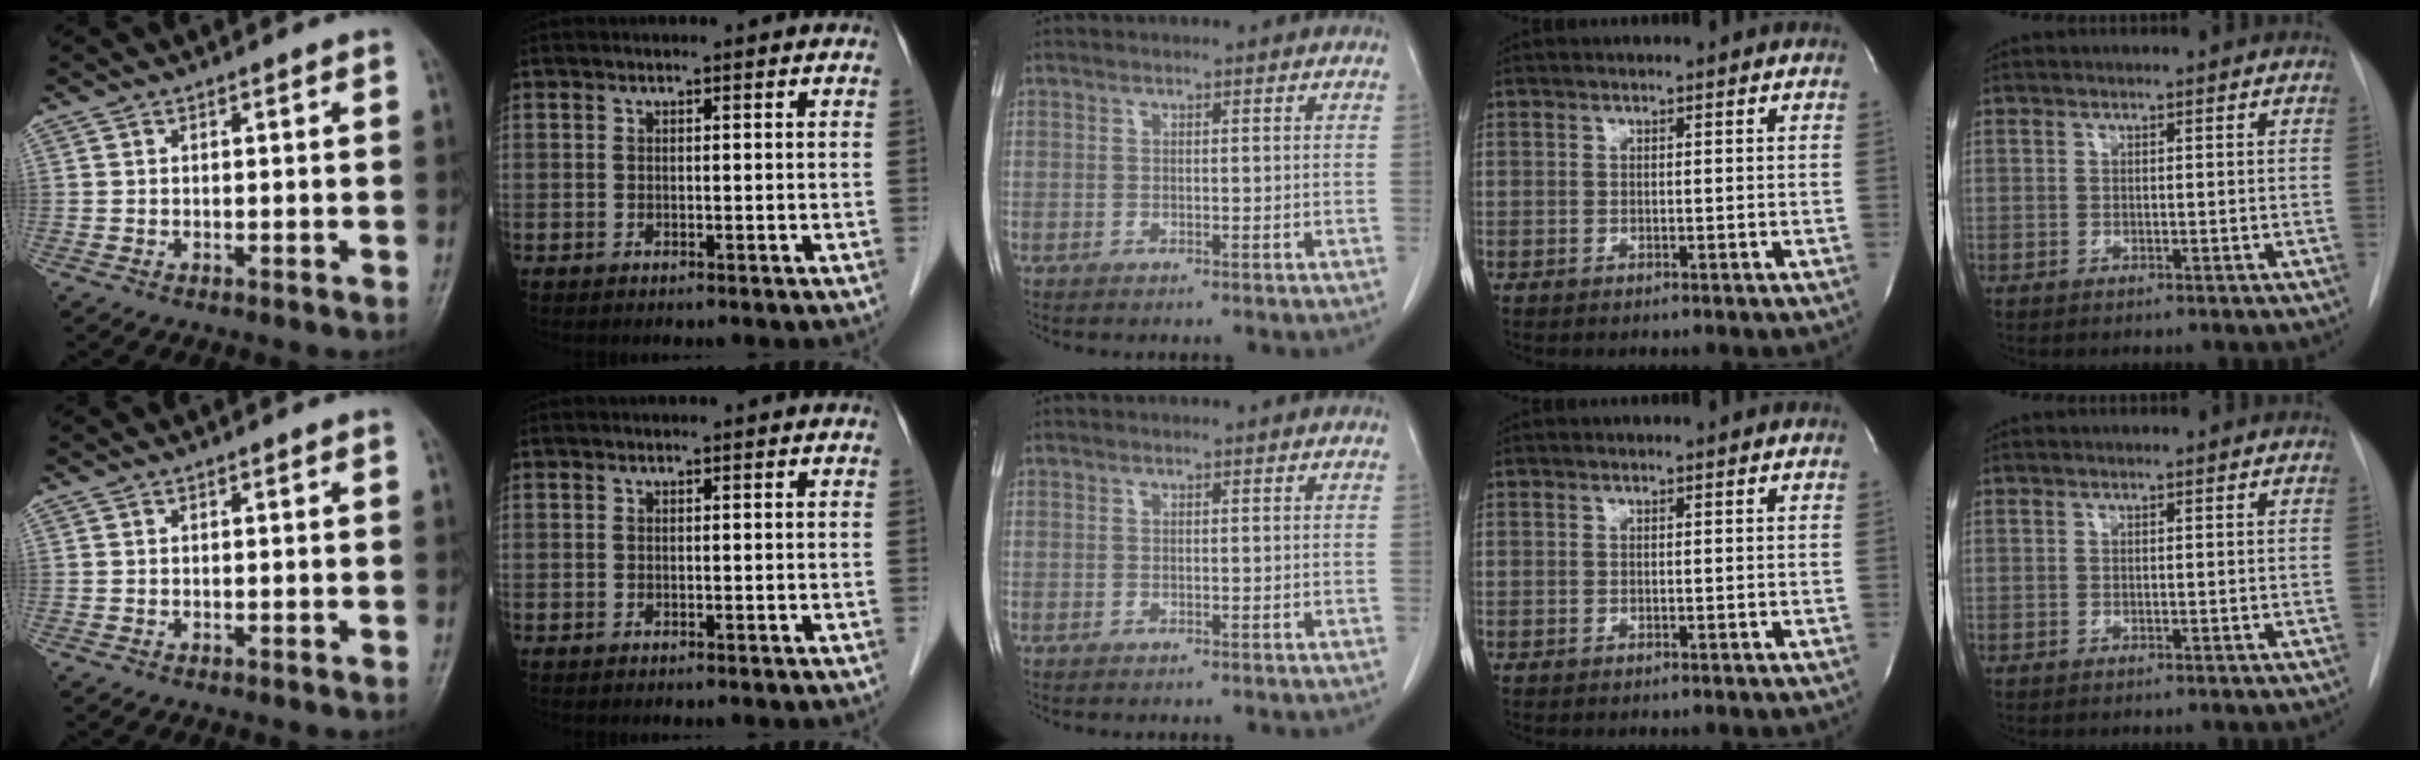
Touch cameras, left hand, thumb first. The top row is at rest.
{}